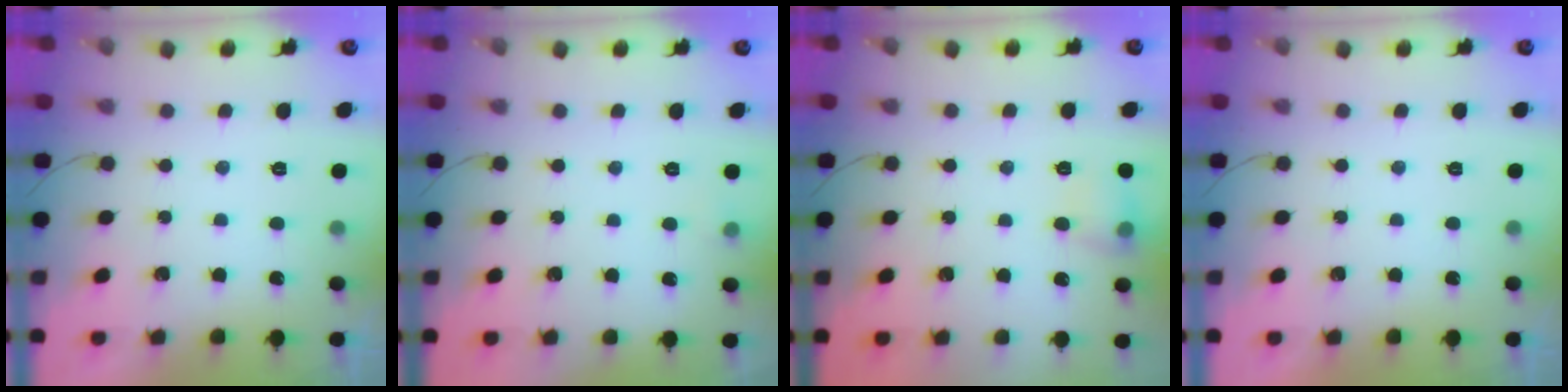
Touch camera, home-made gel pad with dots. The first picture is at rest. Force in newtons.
{"total": 3.2, "press": 2.6, "slide": 1.8}
{"total": 8.5, "press": 8.4, "slide": 0.8}
{"total": 0.0}